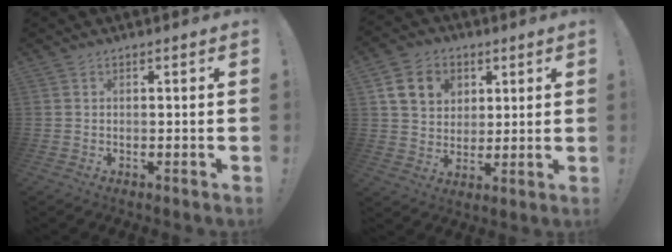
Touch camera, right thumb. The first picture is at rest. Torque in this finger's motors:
{"motor_torque": [0.77, 0.78, 0.20, -0.16, 0.00]}